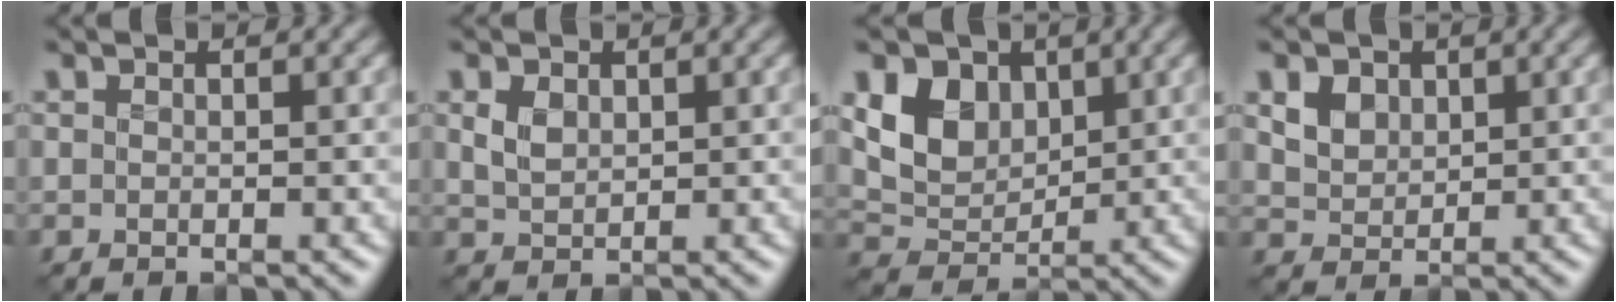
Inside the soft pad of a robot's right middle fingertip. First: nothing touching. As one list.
[{"total": 1.7, "force": [0.5, 1.2, 1.0], "torque": [-0.030, -0.003, 0.015]}, {"total": 5.0, "force": [1.7, 3.8, 2.8], "torque": [-0.058, -0.008, 0.024]}, {"total": 3.7, "force": [1.7, 2.7, 1.9], "torque": [-0.059, 0.003, 0.036]}]